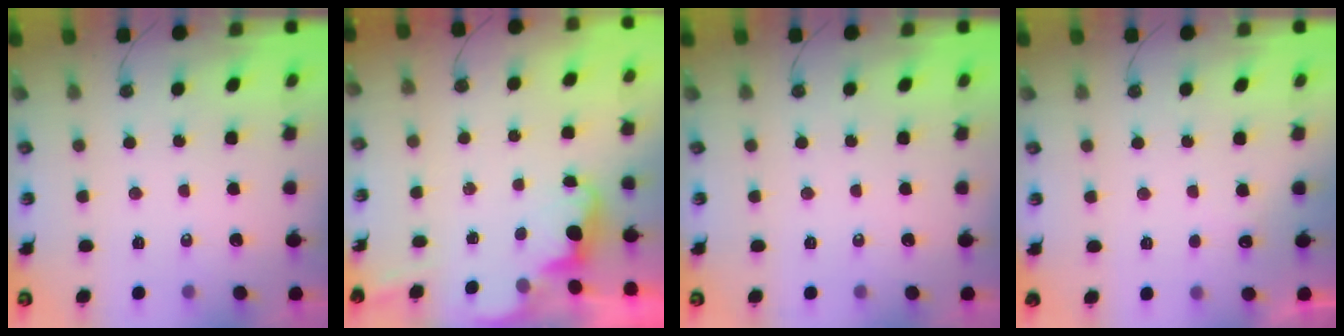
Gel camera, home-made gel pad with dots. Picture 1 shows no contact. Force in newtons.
{"total": 3.0, "press": 3.0, "slide": 0.7}
{"total": 0.0}
{"total": 3.2, "press": 3.0, "slide": 1.1}